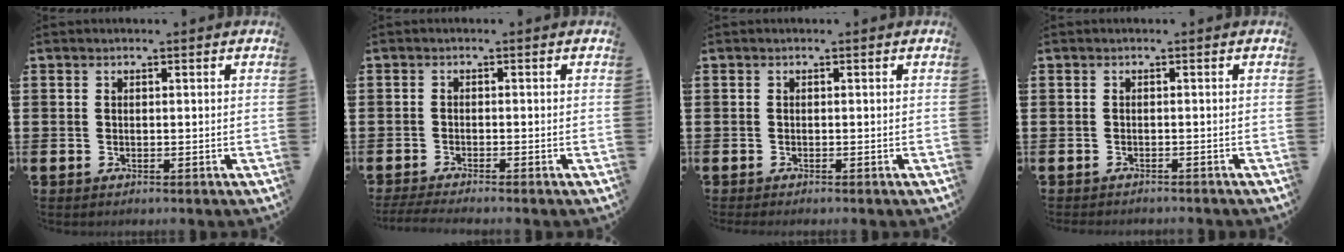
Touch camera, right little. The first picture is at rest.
{"total": 1.2, "force": [-0.9, -0.1, 0.8], "torque": [-0.011, 0.001, -0.017]}
{"total": 0.0}
{"total": 0.7, "force": [-0.7, 0.0, -0.1], "torque": [0.000, -0.001, -0.014]}